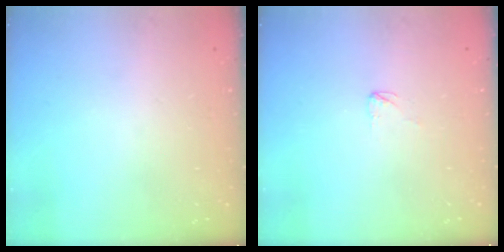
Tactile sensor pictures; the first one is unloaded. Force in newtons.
{"total": 2.3, "press": 2.3, "slide": 0.2}